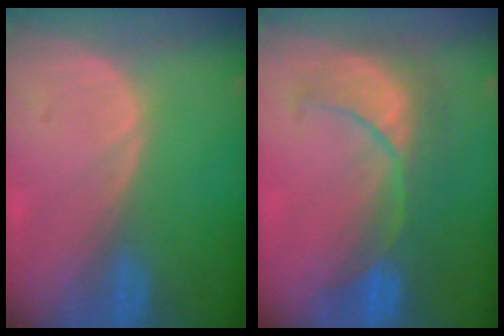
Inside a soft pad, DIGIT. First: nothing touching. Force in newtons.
{"total": 8.3, "press": 8.2, "slide": 1.1}